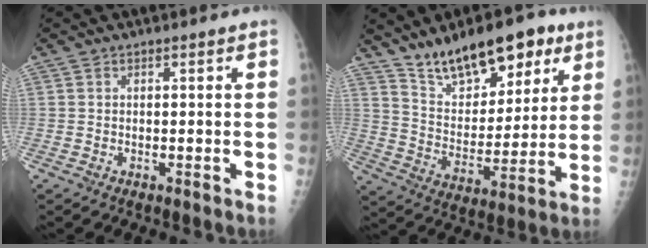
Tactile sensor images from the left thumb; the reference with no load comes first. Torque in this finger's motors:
{"motor_torque": [0.24, 0.16, 0.16, 0.00, 0.17]}